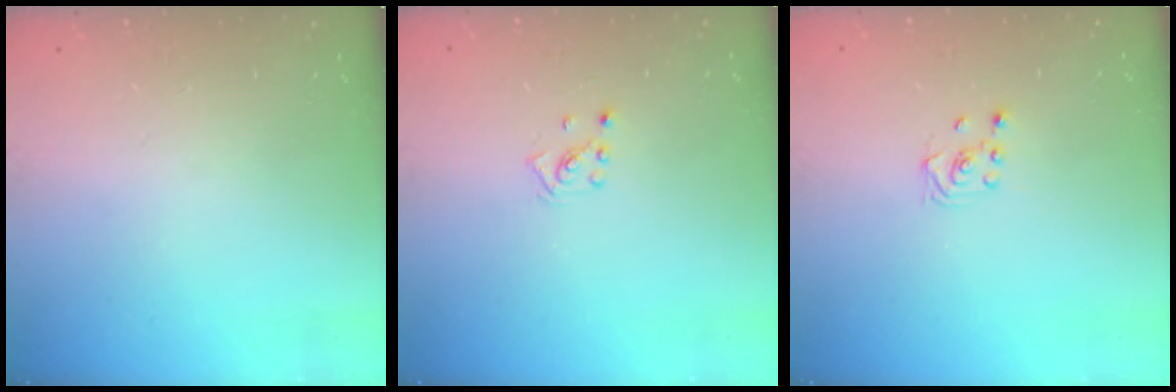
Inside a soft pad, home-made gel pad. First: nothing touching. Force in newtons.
{"total": 2.2, "press": 2.2, "slide": 0.6}
{"total": 1.9, "press": 1.7, "slide": 0.8}